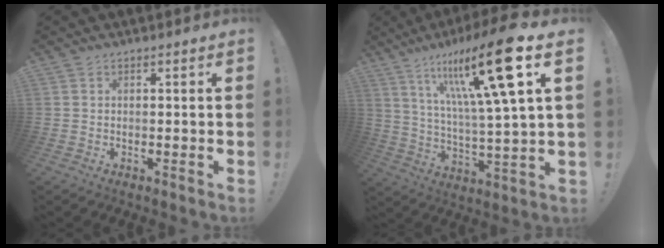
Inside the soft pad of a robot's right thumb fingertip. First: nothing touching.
{"total": 22.6, "force": [10.7, 3.2, 19.6], "torque": [-0.333, -0.057, 0.157]}